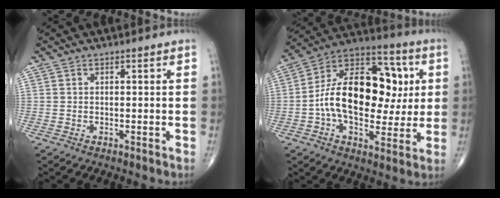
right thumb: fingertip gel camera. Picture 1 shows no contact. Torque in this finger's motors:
{"motor_torque": [2.51, 2.51, 2.09, 0.16, 0.19]}